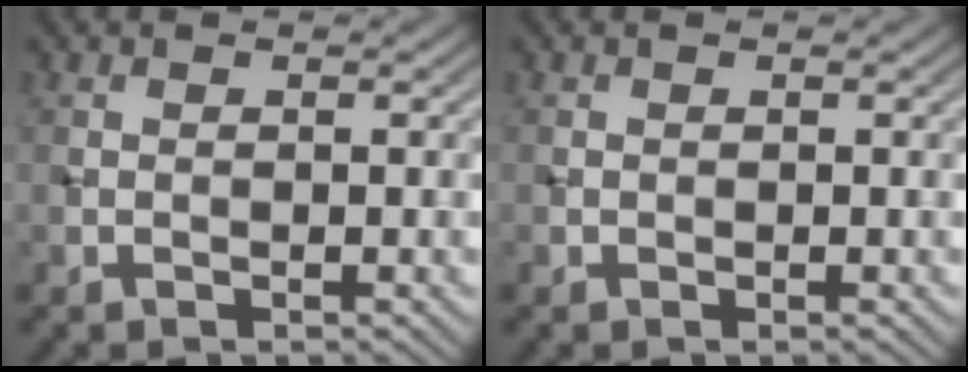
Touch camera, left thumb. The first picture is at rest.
{"total": 0.0}